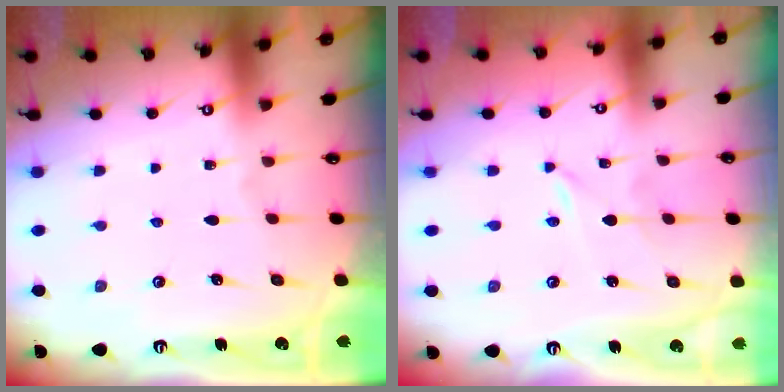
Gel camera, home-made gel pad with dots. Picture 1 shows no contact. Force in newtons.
{"total": 0.0}